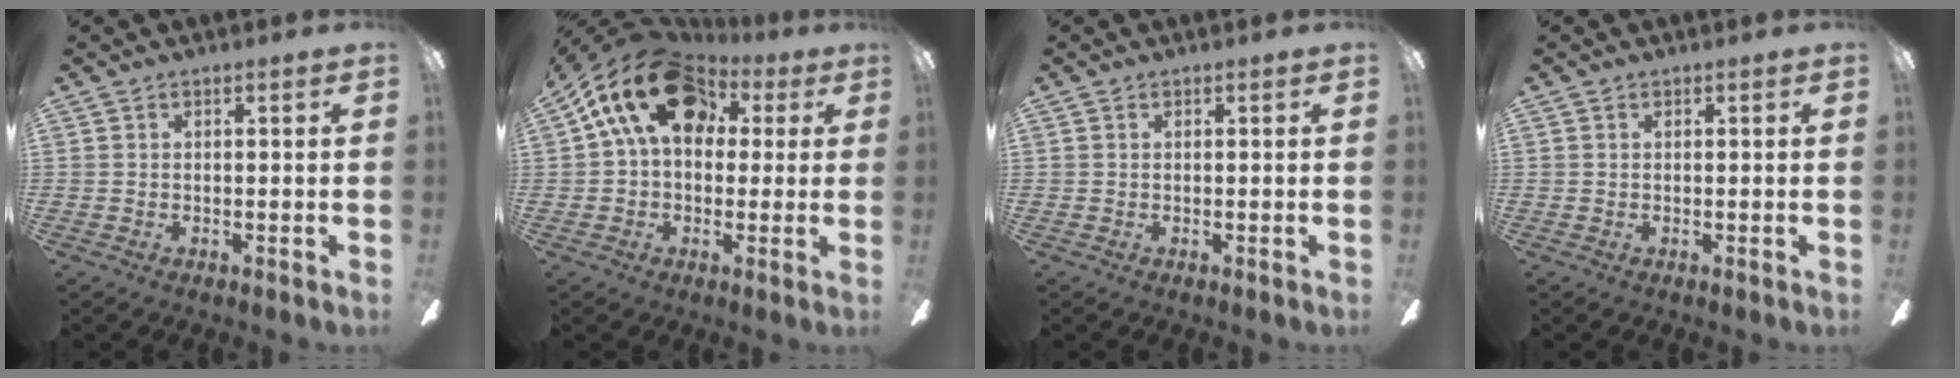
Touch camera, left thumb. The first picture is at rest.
{"total": 17.4, "force": [6.4, 11.6, 11.4], "torque": [-0.207, -0.011, 0.113]}
{"total": 0.0}
{"total": 0.0}